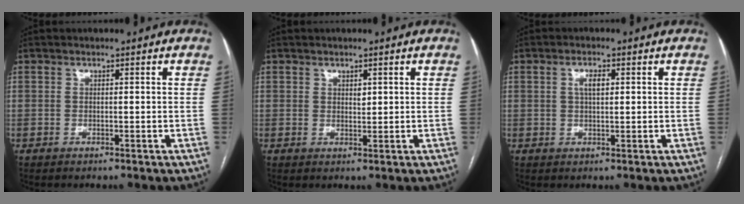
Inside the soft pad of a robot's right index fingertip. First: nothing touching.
{"total": 1.2, "force": [0.6, 0.7, 0.8], "torque": [-0.012, -0.004, 0.012]}
{"total": 2.5, "force": [0.7, 0.9, 2.2], "torque": [-0.044, 0.004, 0.013]}